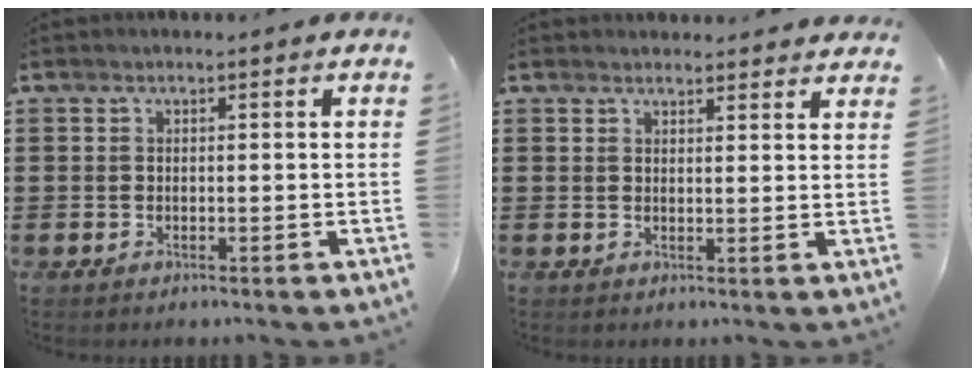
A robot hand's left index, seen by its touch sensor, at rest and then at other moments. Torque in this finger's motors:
{"motor_torque": [1.10, 1.04, 0.08, -0.02]}